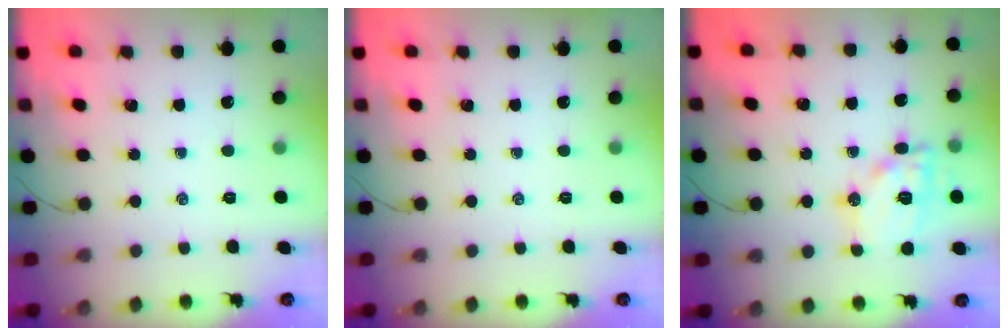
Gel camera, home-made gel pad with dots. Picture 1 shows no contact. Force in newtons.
{"total": 0.0}
{"total": 14.4, "press": 14.4, "slide": 1.1}